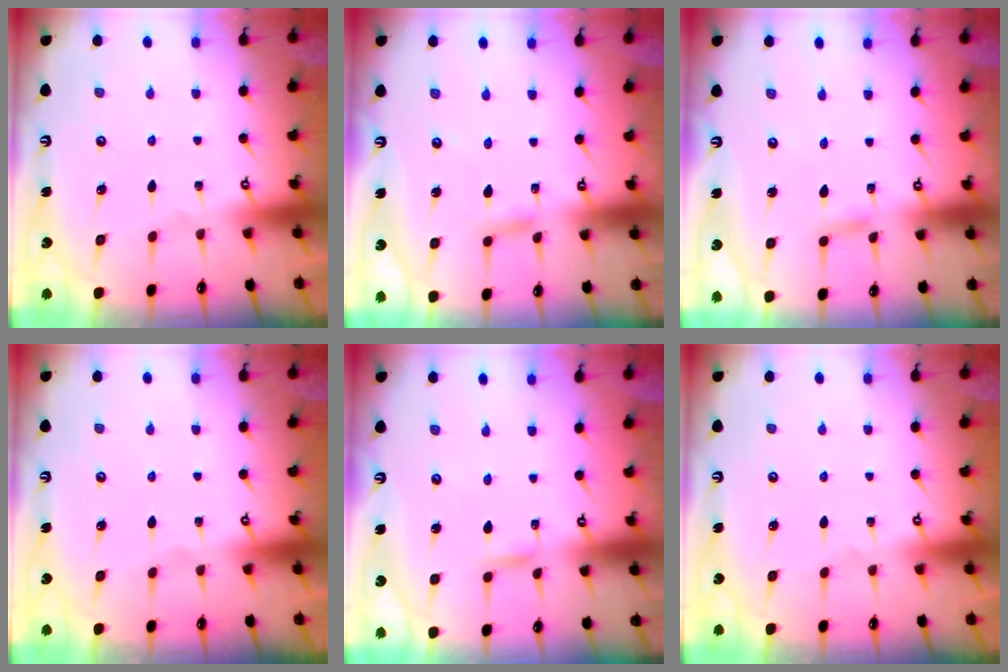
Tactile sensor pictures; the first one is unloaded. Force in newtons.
{"total": 3.5, "press": 3.5, "slide": 0.4}
{"total": 2.3, "press": 2.3, "slide": 0.1}
{"total": 0.0}
{"total": 1.7, "press": 1.7, "slide": 0.1}
{"total": 0.0}